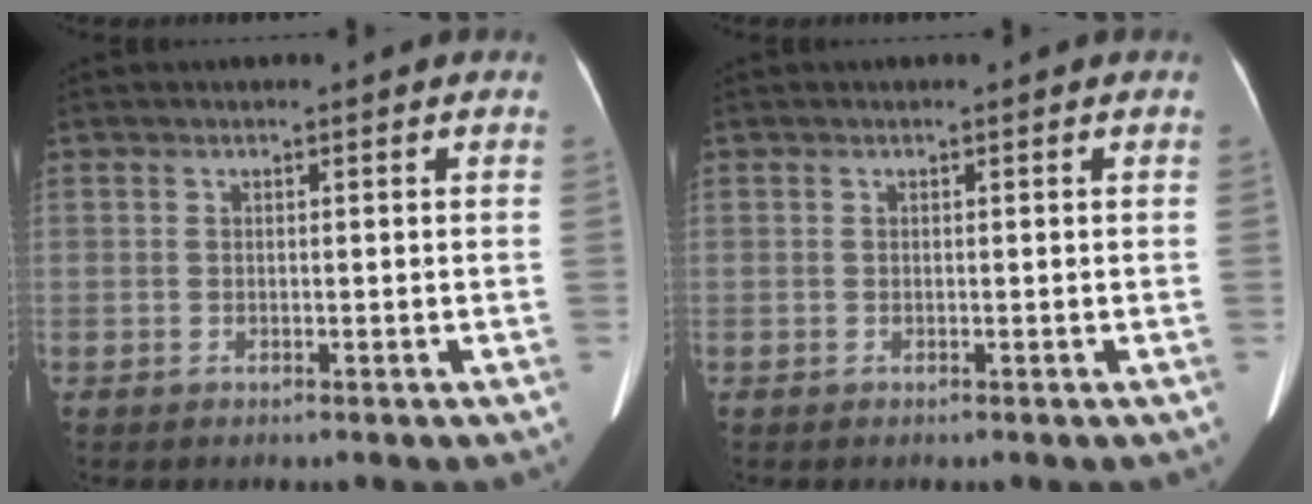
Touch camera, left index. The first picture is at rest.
{"total": 0.0}